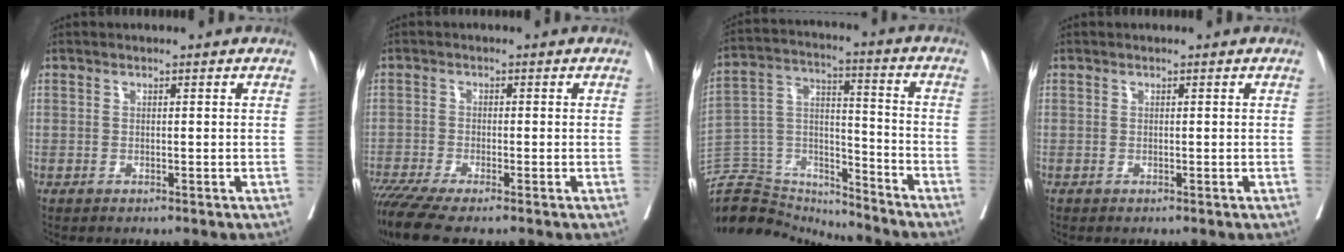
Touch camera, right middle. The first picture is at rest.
{"total": 6.2, "force": [-4.8, 0.1, 3.8], "torque": [-0.068, -0.018, -0.088]}
{"total": 18.1, "force": [-17.6, 3.5, 2.5], "torque": [-0.060, 0.050, -0.291]}
{"total": 0.0}